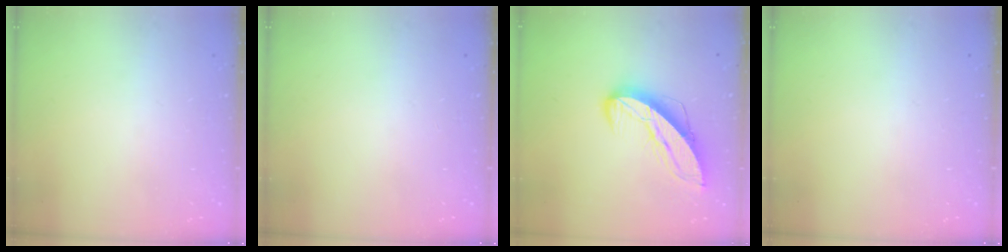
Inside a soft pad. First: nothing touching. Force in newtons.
{"total": 0.0}
{"total": 11.0, "press": 11.0, "slide": 1.1}
{"total": 0.0}